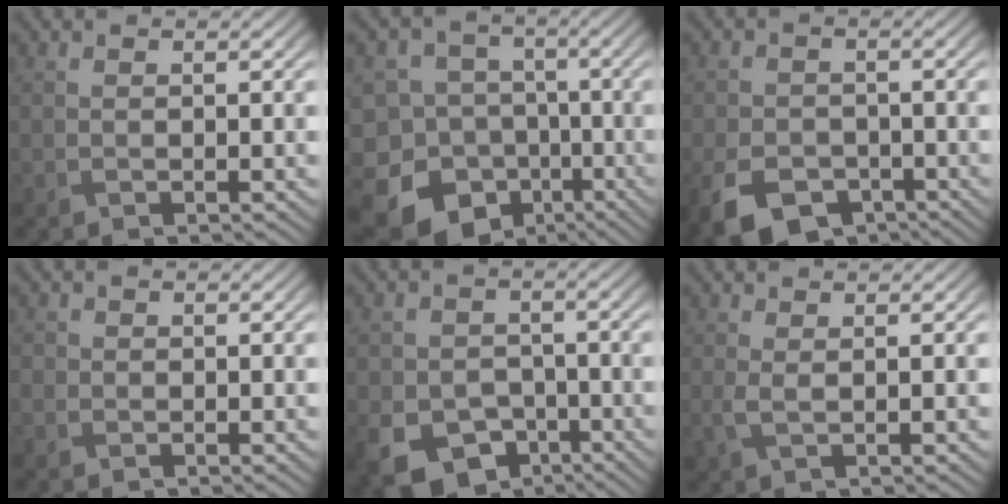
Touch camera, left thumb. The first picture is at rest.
{"total": 18.1, "force": [-10.5, 13.5, 5.8], "torque": [-0.163, -0.048, -0.167]}
{"total": 7.6, "force": [-4.2, 5.1, 3.8], "torque": [-0.089, -0.027, -0.070]}
{"total": 1.0, "force": [-0.3, 1.0, 0.1], "torque": [0.004, -0.006, -0.009]}
{"total": 9.6, "force": [-5.0, 7.0, 4.3], "torque": [-0.089, -0.034, -0.089]}
{"total": 1.6, "force": [0.2, 0.7, 1.4], "torque": [-0.039, -0.001, 0.005]}